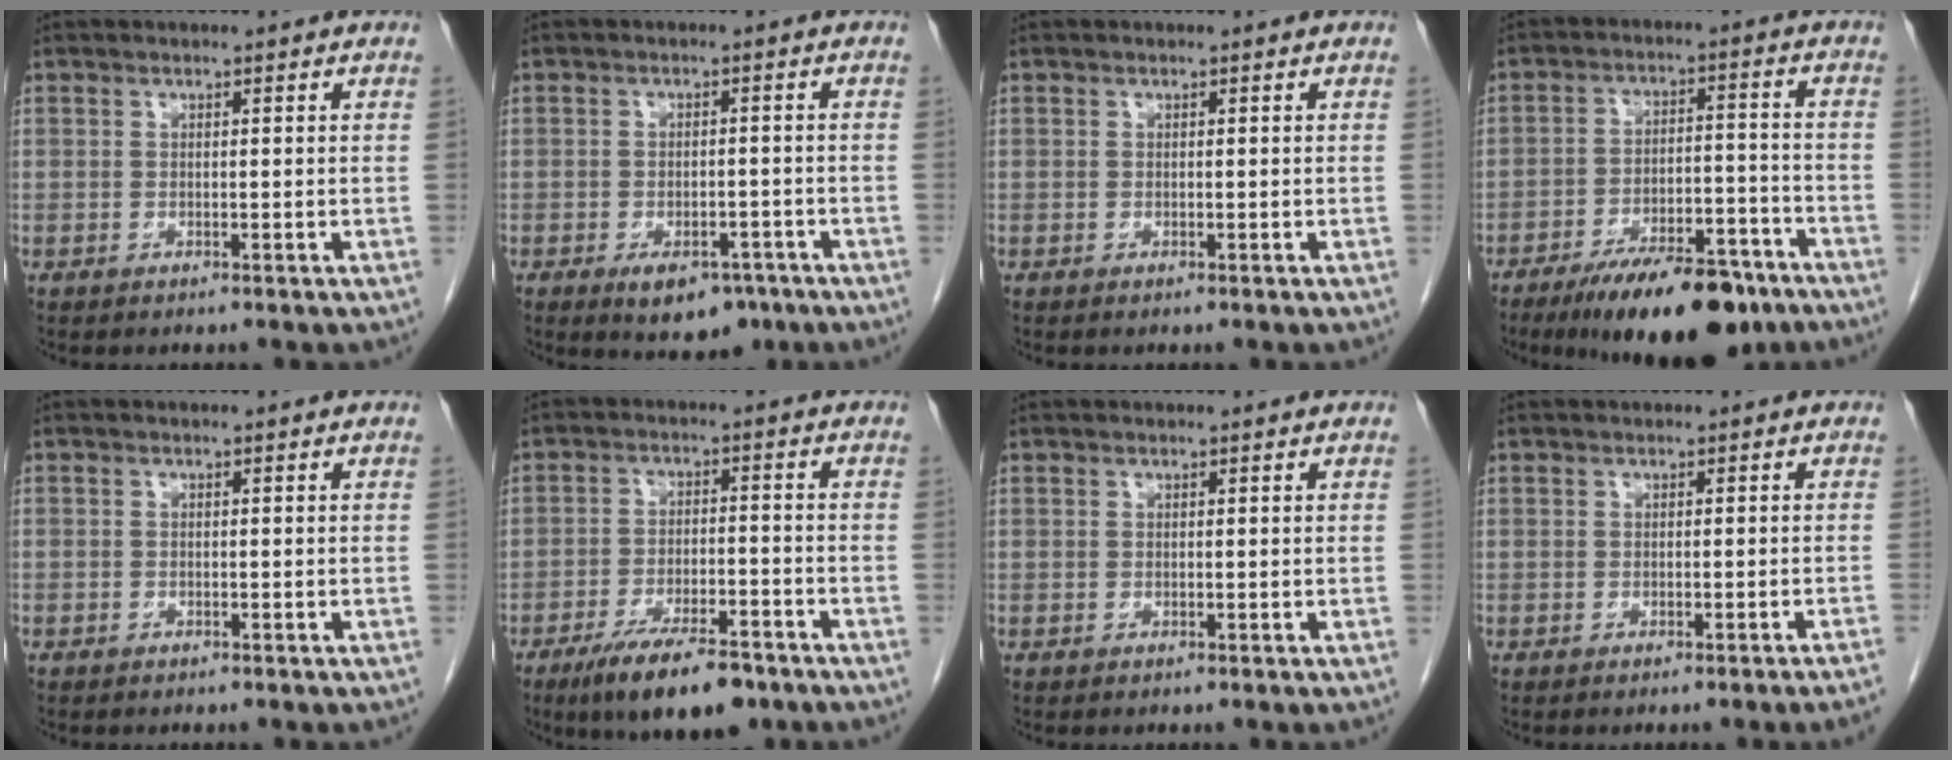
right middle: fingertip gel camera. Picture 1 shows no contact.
{"total": 7.0, "force": [-4.4, 3.7, 4.0], "torque": [-0.052, 0.002, -0.058]}
{"total": 0.0}
{"total": 15.4, "force": [-11.4, 4.6, 9.3], "torque": [-0.124, 0.007, -0.180]}
{"total": 0.6, "force": [-0.5, 0.4, 0.1], "torque": [-0.004, 0.004, -0.008]}
{"total": 11.3, "force": [-8.1, 3.2, 7.3], "torque": [-0.116, -0.013, -0.133]}
{"total": 0.0}
{"total": 2.7, "force": [-2.1, -0.9, 1.4], "torque": [-0.015, 0.007, -0.026]}